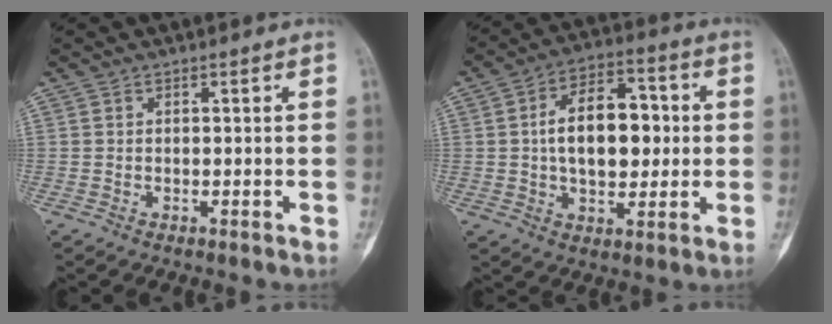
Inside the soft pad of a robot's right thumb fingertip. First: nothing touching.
{"total": 14.3, "force": [0.9, 8.5, 11.6], "torque": [-0.153, 0.020, 0.011]}